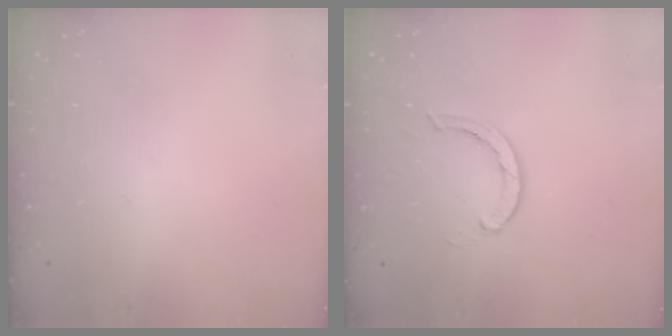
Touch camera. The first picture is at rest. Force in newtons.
{"total": 2.9, "press": 2.8, "slide": 0.5}